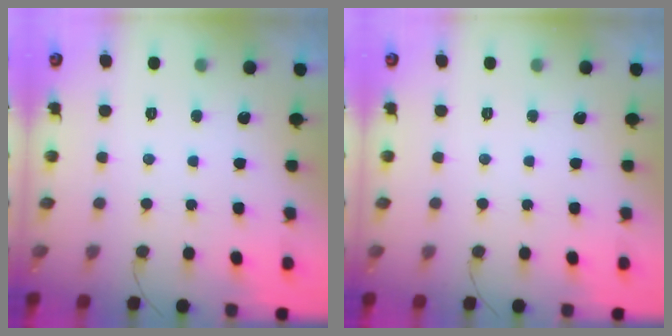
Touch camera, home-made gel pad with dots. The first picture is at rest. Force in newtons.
{"total": 0.0}